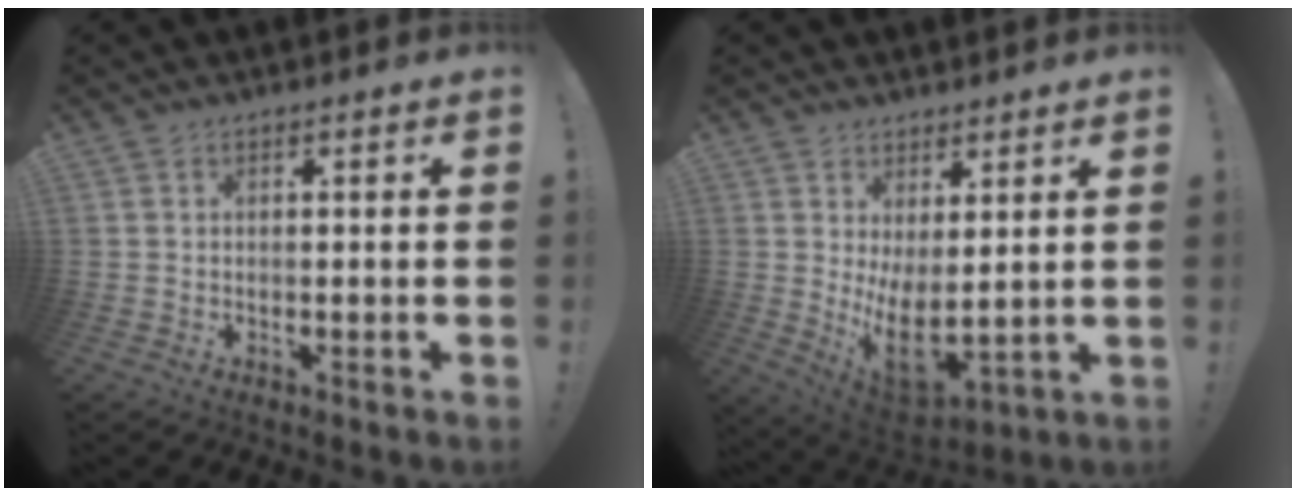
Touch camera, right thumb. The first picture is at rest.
{"total": 10.7, "force": [1.4, 6.0, 8.8], "torque": [-0.125, -0.036, 0.040]}